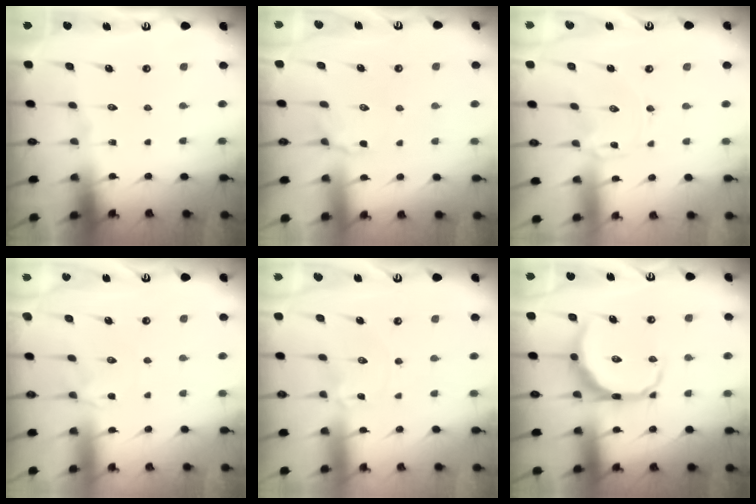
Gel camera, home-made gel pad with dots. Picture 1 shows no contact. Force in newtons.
{"total": 5.0, "press": 4.7, "slide": 1.7}
{"total": 0.0}
{"total": 2.7, "press": 2.6, "slide": 0.6}
{"total": 0.0}
{"total": 12.1, "press": 12.1, "slide": 0.4}